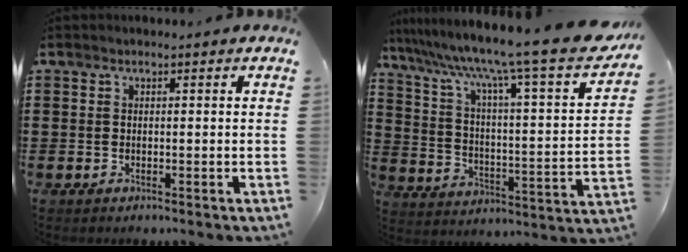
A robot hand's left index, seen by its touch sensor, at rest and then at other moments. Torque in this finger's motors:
{"motor_torque": [2.14, 0.00, 1.05, 0.21]}